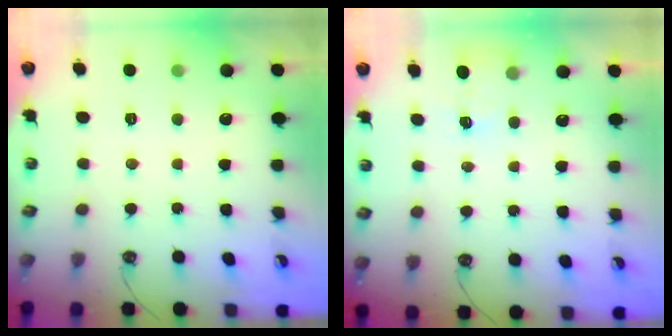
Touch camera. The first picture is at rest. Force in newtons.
{"total": 2.6, "press": 2.5, "slide": 0.4}